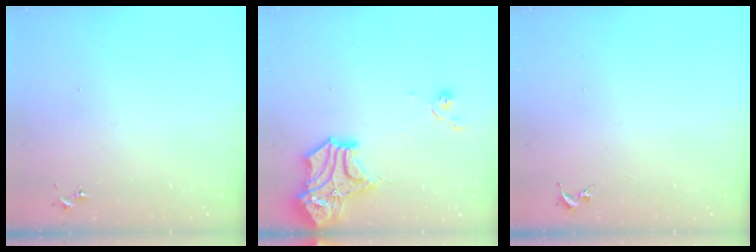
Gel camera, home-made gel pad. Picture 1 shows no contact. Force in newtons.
{"total": 16.6, "press": 16.4, "slide": 2.4}
{"total": 0.0}